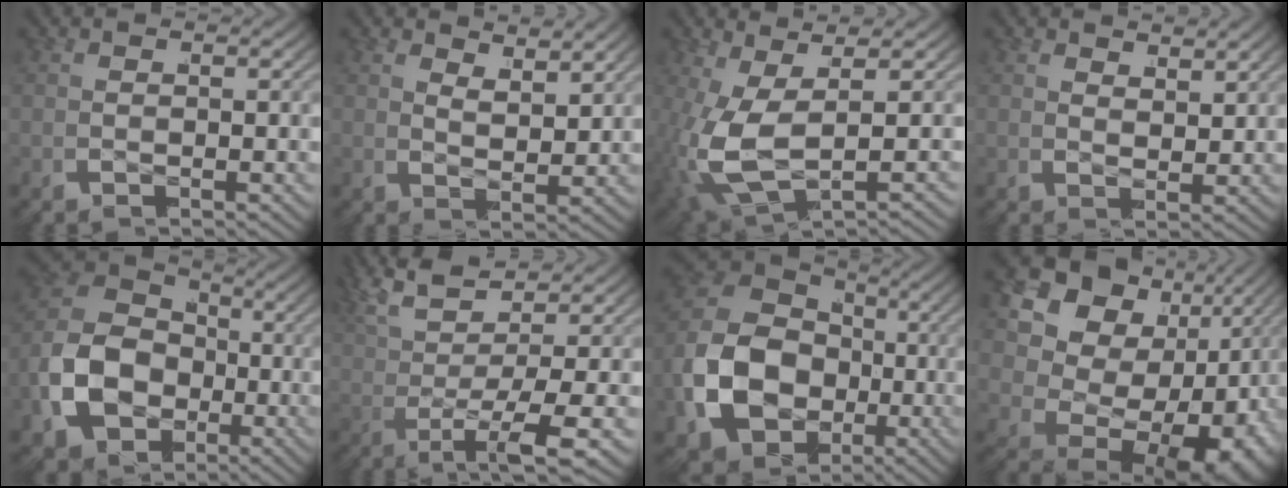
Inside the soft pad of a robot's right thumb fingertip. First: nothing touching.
{"total": 2.2, "force": [1.5, 0.6, 1.5], "torque": [-0.028, 0.001, 0.021]}
{"total": 8.1, "force": [-1.6, 5.1, 6.1], "torque": [-0.184, -0.040, -0.006]}
{"total": 1.6, "force": [1.4, 0.1, 0.6], "torque": [-0.003, 0.002, 0.021]}
{"total": 13.9, "force": [-0.4, 10.7, 8.9], "torque": [-0.214, -0.016, -0.004]}
{"total": 6.9, "force": [1.5, 2.3, 6.3], "torque": [-0.126, 0.004, 0.030]}
{"total": 16.6, "force": [-1.0, 12.8, 10.5], "torque": [-0.258, -0.034, -0.008]}
{"total": 23.2, "force": [-0.6, 16.6, 16.2], "torque": [-0.320, -0.035, 0.003]}